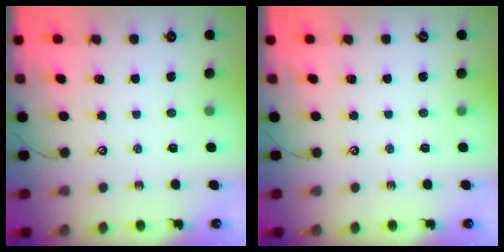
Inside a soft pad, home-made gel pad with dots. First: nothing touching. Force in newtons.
{"total": 0.0}